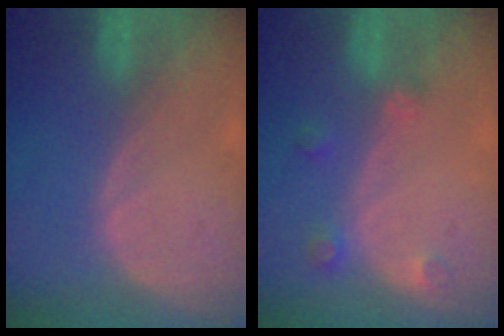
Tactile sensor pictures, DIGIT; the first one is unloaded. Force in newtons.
{"total": 2.6, "press": 2.6, "slide": 0.3}